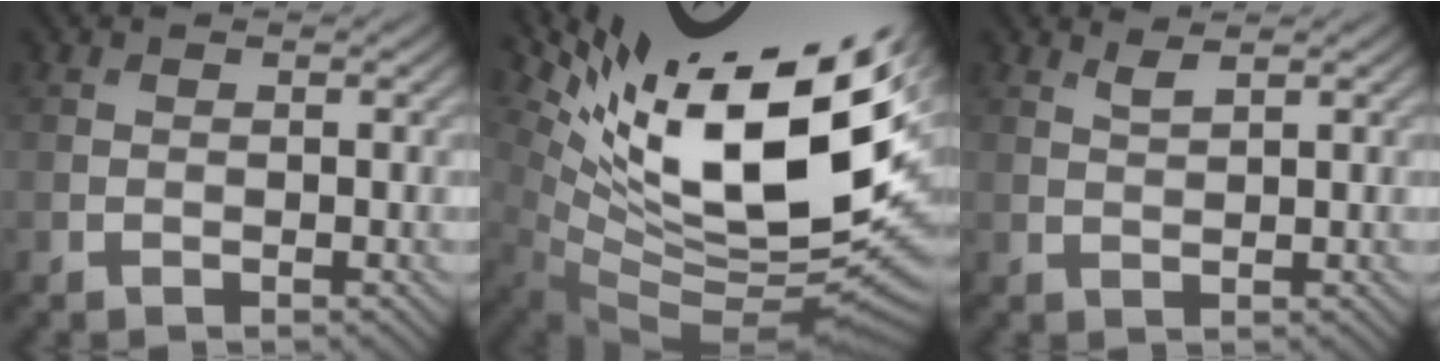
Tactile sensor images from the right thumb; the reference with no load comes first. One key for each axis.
{"total": 18.3, "fx": 6.9, "fy": 6.9, "fz": 15.5, "tx": -0.247, "ty": 0.015, "tz": 0.136}
{"total": 1.2, "fx": 1.0, "fy": 0.1, "fz": 0.7, "tx": -0.020, "ty": 0.003, "tz": 0.021}